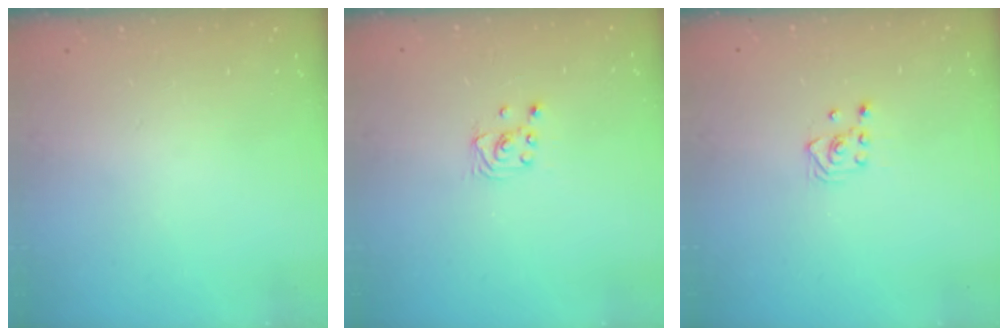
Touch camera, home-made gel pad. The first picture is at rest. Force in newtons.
{"total": 1.6, "press": 1.6, "slide": 0.0}
{"total": 3.0, "press": 2.6, "slide": 1.5}